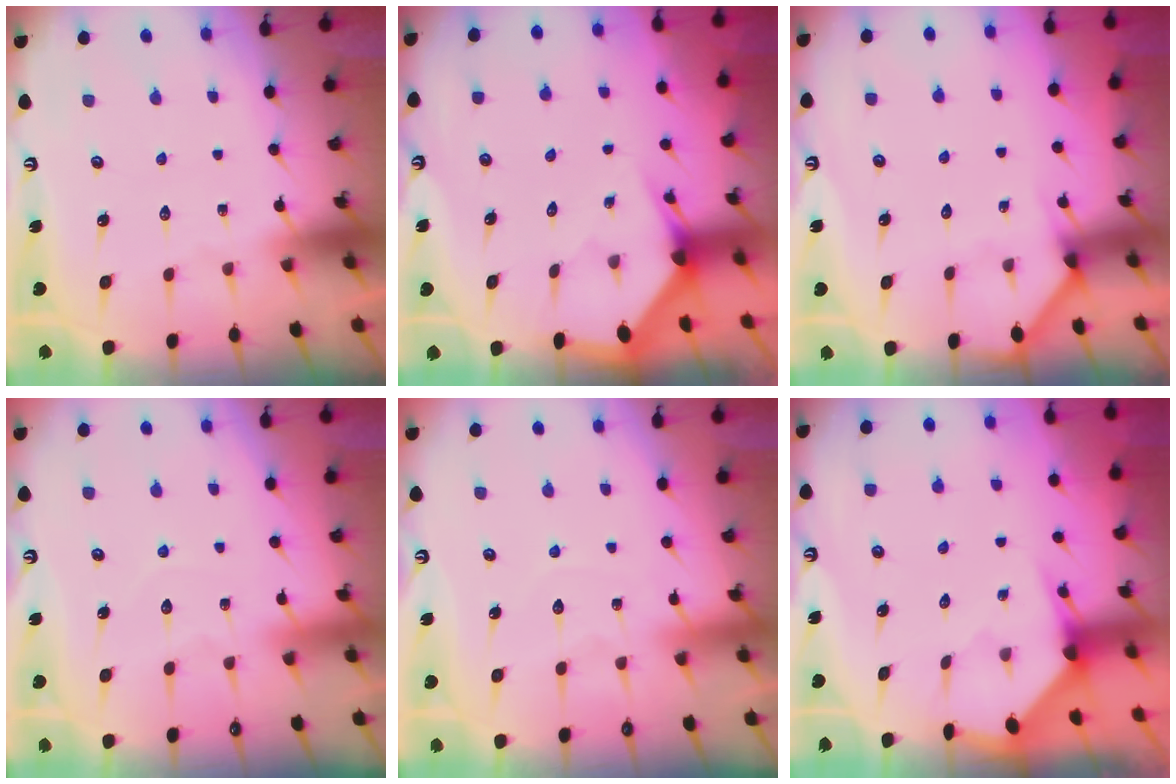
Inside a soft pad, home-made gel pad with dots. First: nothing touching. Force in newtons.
{"total": 2.7, "press": 2.7, "slide": 0.1}
{"total": 2.3, "press": 2.3, "slide": 0.1}
{"total": 4.6, "press": 4.6, "slide": 0.4}
{"total": 5.4, "press": 5.4, "slide": 0.5}
{"total": 3.3, "press": 3.3, "slide": 0.3}